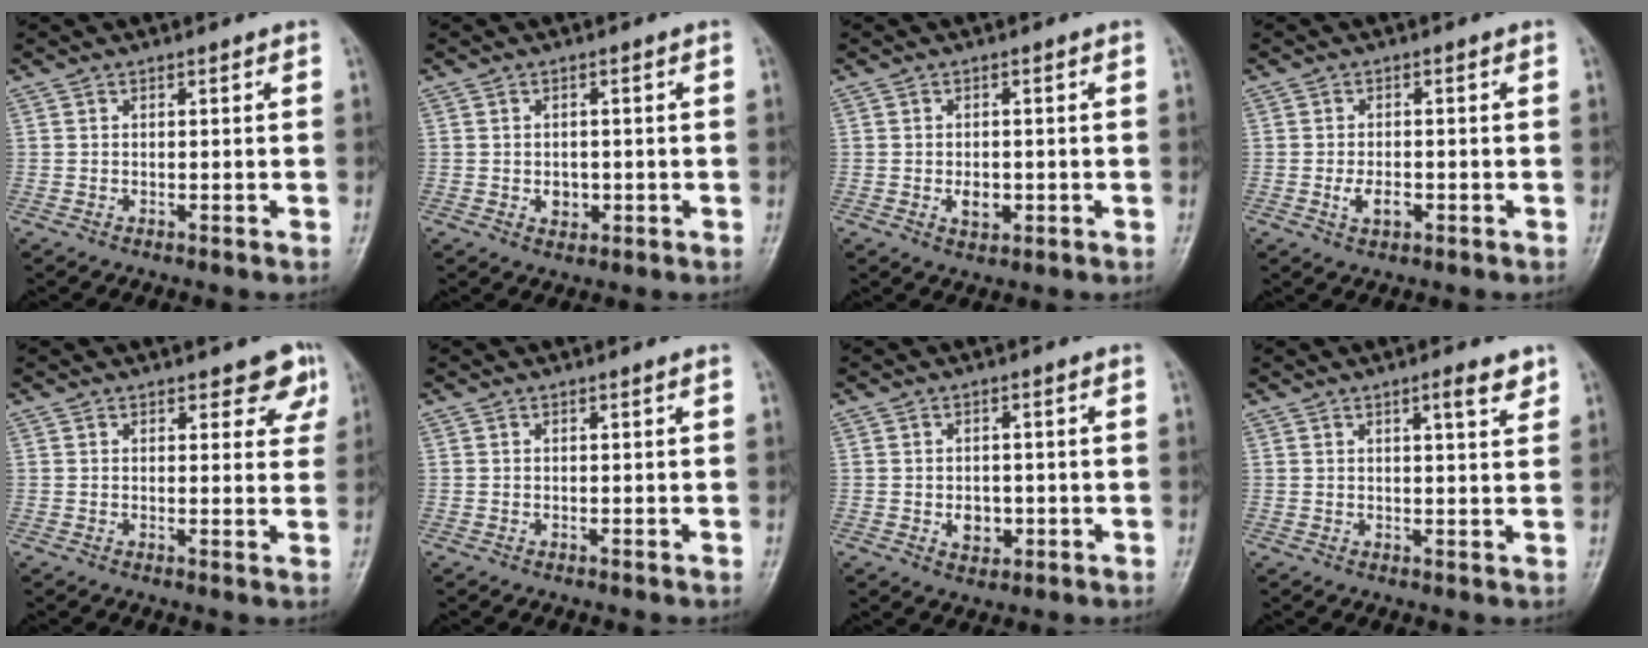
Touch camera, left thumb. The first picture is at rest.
{"total": 2.5, "force": [-0.5, 2.1, 1.3], "torque": [-0.006, 0.004, -0.001]}
{"total": 3.2, "force": [-0.7, 2.2, 2.2], "torque": [-0.025, 0.001, -0.005]}
{"total": 3.2, "force": [-1.1, 1.9, 2.4], "torque": [-0.040, 0.004, -0.016]}
{"total": 4.8, "force": [3.2, 2.5, 2.5], "torque": [0.008, -0.013, 0.033]}
{"total": 0.0}
{"total": 3.7, "force": [-0.7, 2.9, 2.2], "torque": [-0.016, 0.003, -0.003]}
{"total": 3.9, "force": [2.5, 0.8, 2.9], "torque": [-0.033, -0.014, 0.037]}